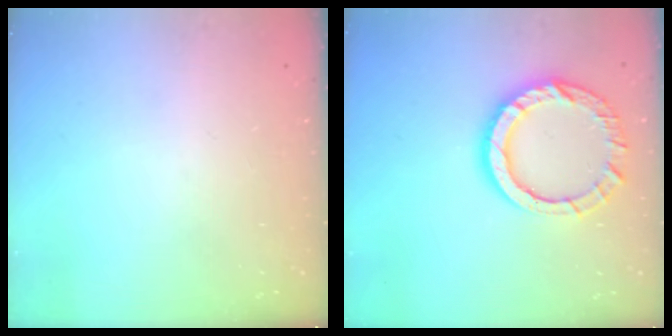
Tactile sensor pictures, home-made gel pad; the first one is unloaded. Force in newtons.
{"total": 12.9, "press": 12.8, "slide": 1.4}